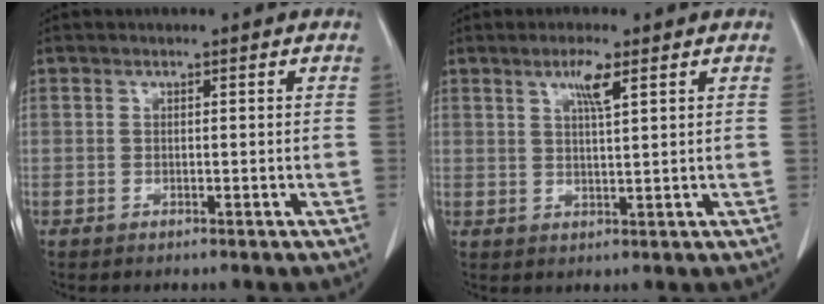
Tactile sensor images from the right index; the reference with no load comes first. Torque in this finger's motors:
{"motor_torque": [0.24, 0.23, 0.04, 0.04]}